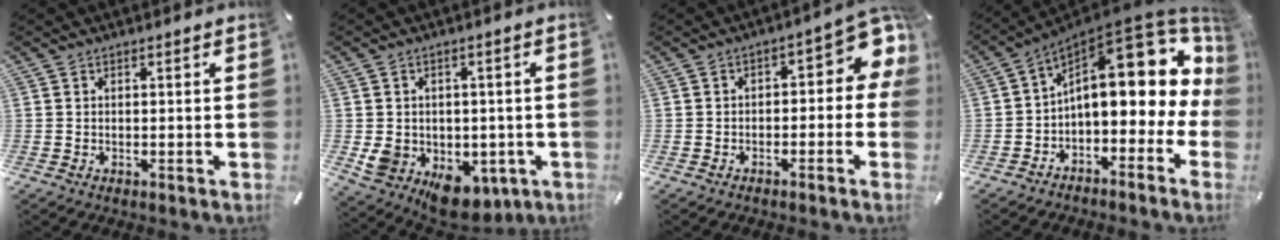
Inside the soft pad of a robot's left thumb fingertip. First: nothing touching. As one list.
[{"total": 9.6, "force": [-2.5, 7.9, 4.8], "torque": [-0.076, -0.004, -0.035]}, {"total": 8.2, "force": [1.3, 4.6, 6.6], "torque": [-0.082, -0.012, 0.020]}, {"total": 18.3, "force": [5.2, 9.4, 14.8], "torque": [-0.203, -0.054, 0.085]}]